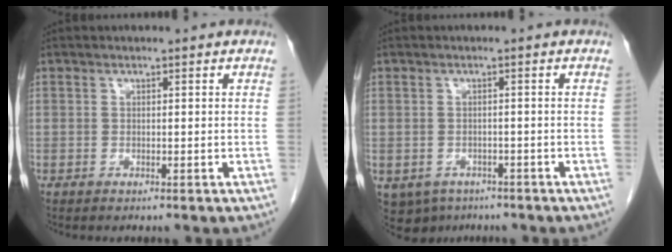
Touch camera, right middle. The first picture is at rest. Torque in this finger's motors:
{"motor_torque": [-0.40, -0.40, -0.04, -0.01]}